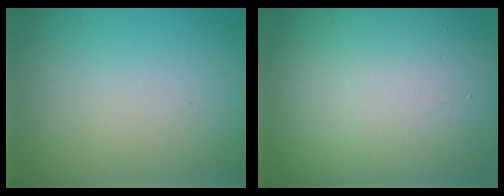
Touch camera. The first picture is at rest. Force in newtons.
{"total": 14.6, "press": 14.6, "slide": 0.3}